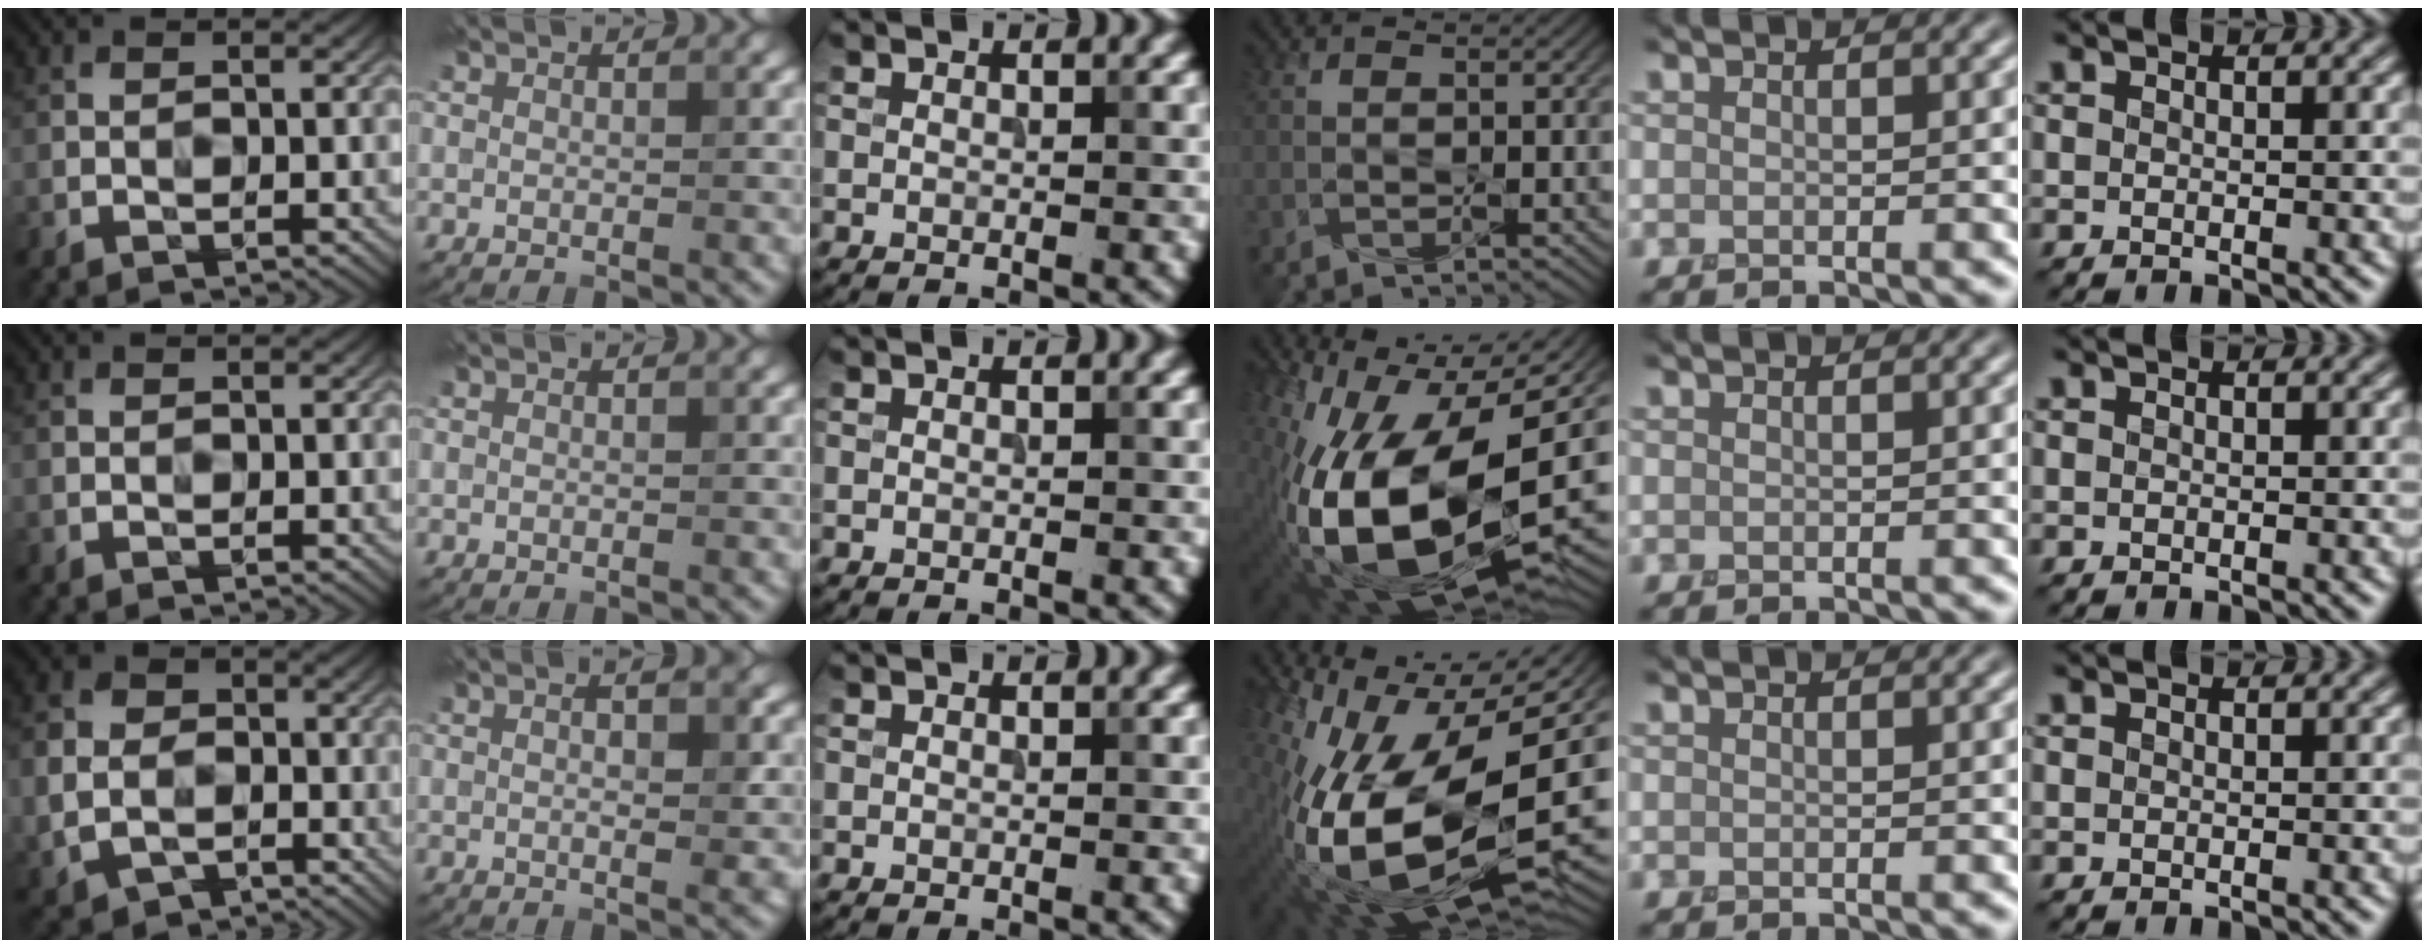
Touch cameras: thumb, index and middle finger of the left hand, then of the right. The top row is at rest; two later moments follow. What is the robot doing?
{"motion": "wipe", "object": "whiteboard"}